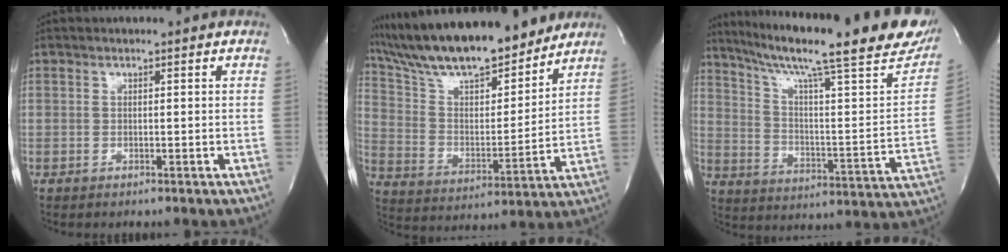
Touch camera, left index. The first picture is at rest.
{"total": 20.9, "force": [18.0, 3.8, 10.0], "torque": [-0.181, 0.009, 0.304]}
{"total": 29.7, "force": [22.6, 3.3, 19.0], "torque": [-0.282, -0.021, 0.306]}